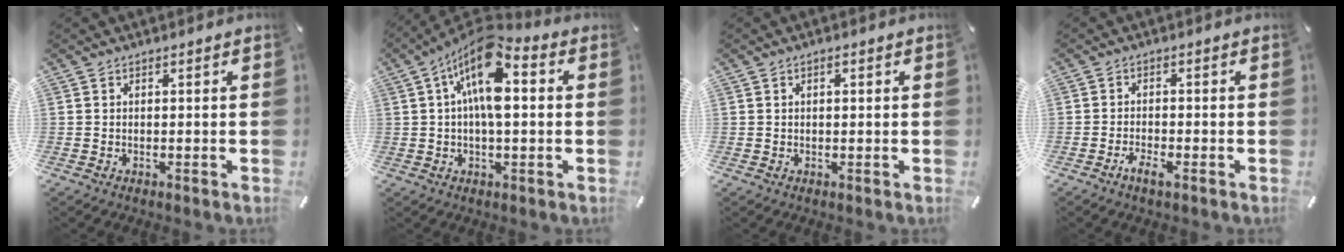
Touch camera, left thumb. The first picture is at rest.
{"total": 13.1, "force": [3.6, 5.8, 11.2], "torque": [-0.203, -0.018, 0.060]}
{"total": 1.1, "force": [0.3, 0.6, 0.8], "torque": [-0.017, 0.006, 0.004]}
{"total": 2.8, "force": [-1.8, 0.9, 2.0], "torque": [-0.038, 0.005, -0.035]}